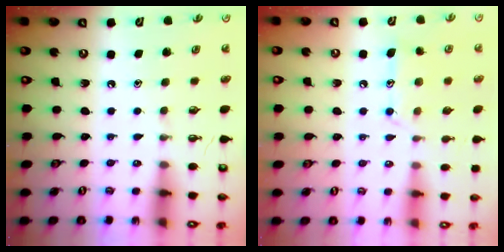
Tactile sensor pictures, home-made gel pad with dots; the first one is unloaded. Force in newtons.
{"total": 12.1, "press": 12.1, "slide": 0.8}